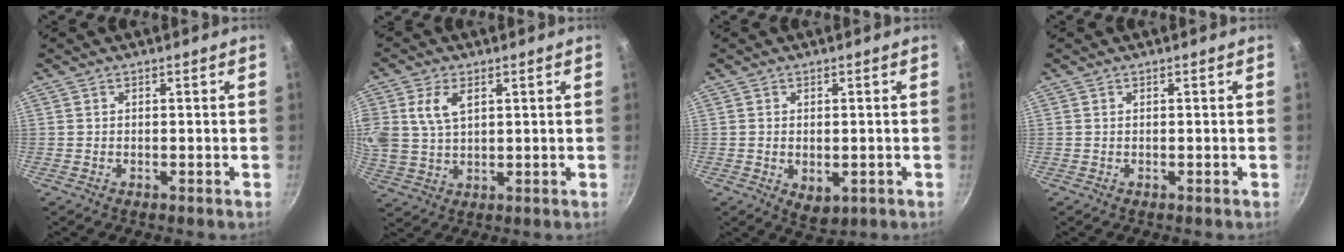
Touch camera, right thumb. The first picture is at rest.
{"total": 8.7, "force": [3.1, 5.4, 6.1], "torque": [-0.125, -0.002, 0.062]}
{"total": 4.6, "force": [-0.9, 2.9, 3.5], "torque": [-0.046, -0.012, -0.007]}
{"total": 0.0}